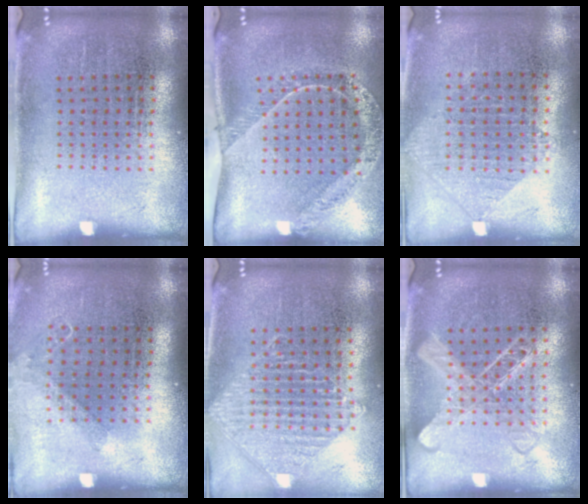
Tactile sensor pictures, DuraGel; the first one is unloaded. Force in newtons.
{"total": 1.5, "press": 1.5, "slide": 0.3}
{"total": 1.0, "press": 0.9, "slide": 0.3}
{"total": 0.8, "press": 0.8, "slide": 0.3}
{"total": 1.0, "press": 1.0, "slide": 0.1}
{"total": 2.5, "press": 2.4, "slide": 0.5}